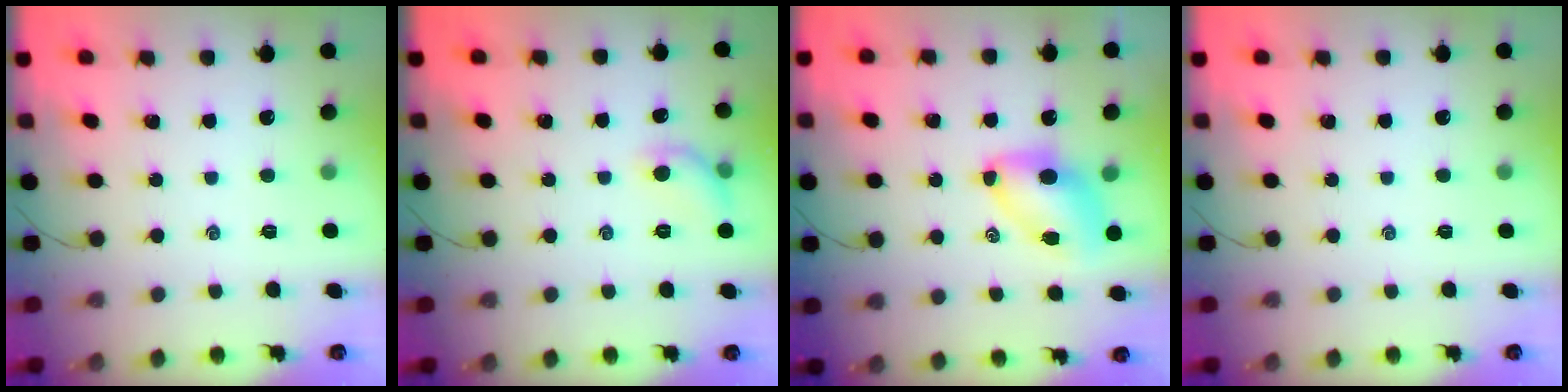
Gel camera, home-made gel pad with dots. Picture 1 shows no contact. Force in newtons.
{"total": 6.7, "press": 6.6, "slide": 1.2}
{"total": 7.1, "press": 7.0, "slide": 1.1}
{"total": 0.0}